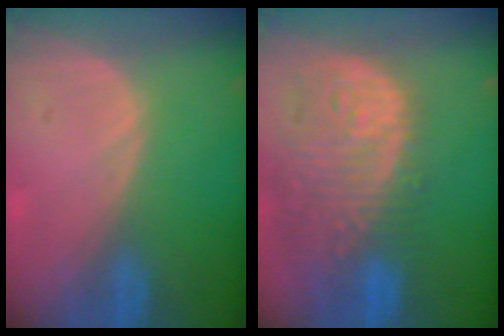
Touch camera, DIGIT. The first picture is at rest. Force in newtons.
{"total": 14.1, "press": 11.6, "slide": 8.1}